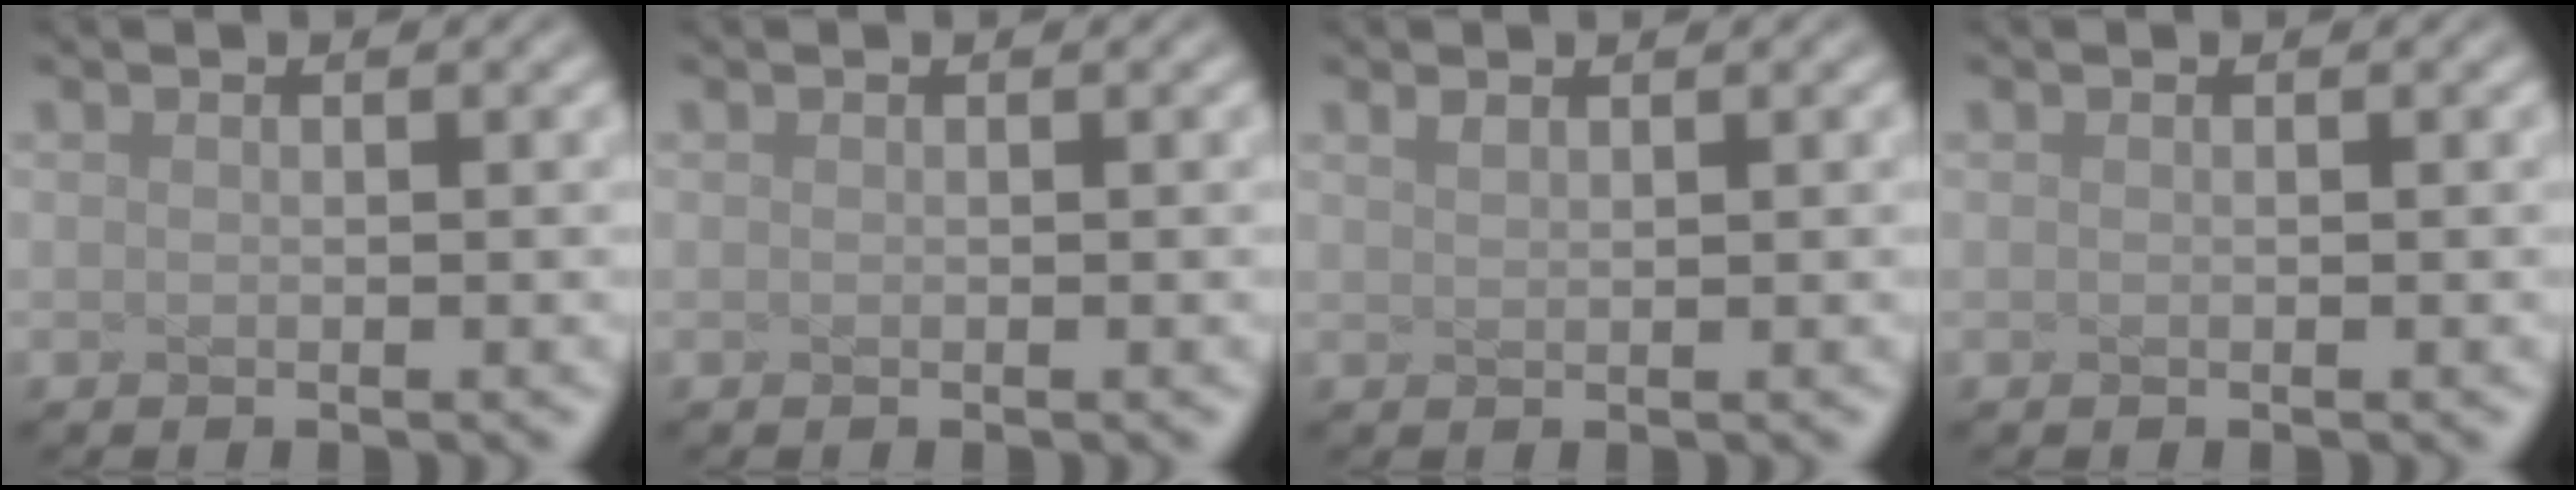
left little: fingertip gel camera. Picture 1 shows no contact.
{"total": 0.0}
{"total": 0.7, "force": [0.6, 0.2, 0.3], "torque": [-0.010, 0.002, 0.013]}
{"total": 0.0}